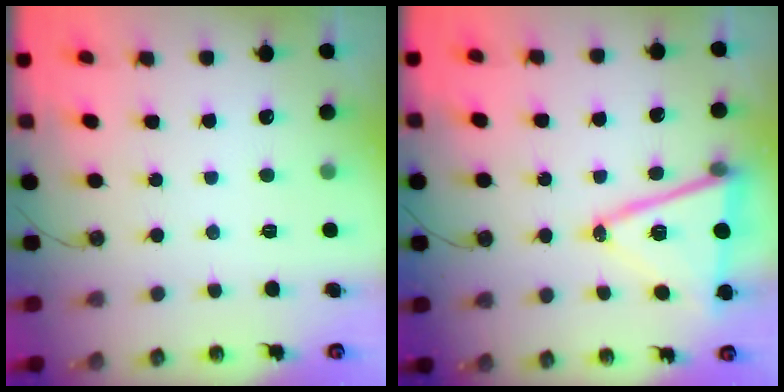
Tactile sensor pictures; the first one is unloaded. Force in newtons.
{"total": 15.5, "press": 15.0, "slide": 4.1}